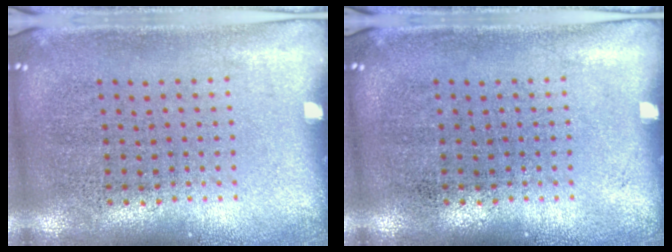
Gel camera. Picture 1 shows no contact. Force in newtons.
{"total": 0.0}